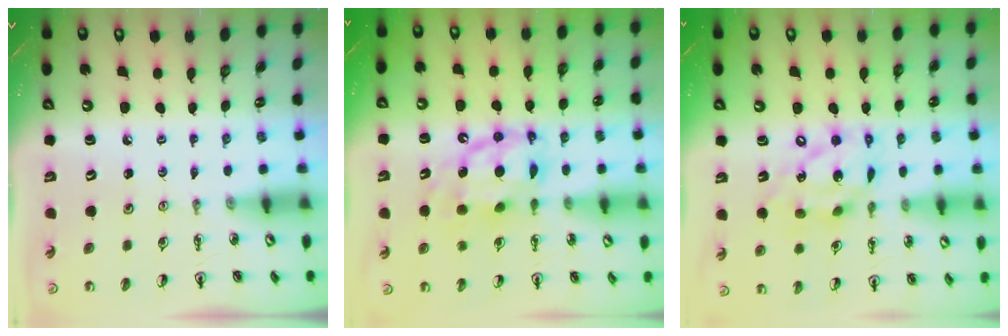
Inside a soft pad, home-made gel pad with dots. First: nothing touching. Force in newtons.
{"total": 12.0, "press": 12.0, "slide": 1.2}
{"total": 14.7, "press": 14.6, "slide": 1.7}